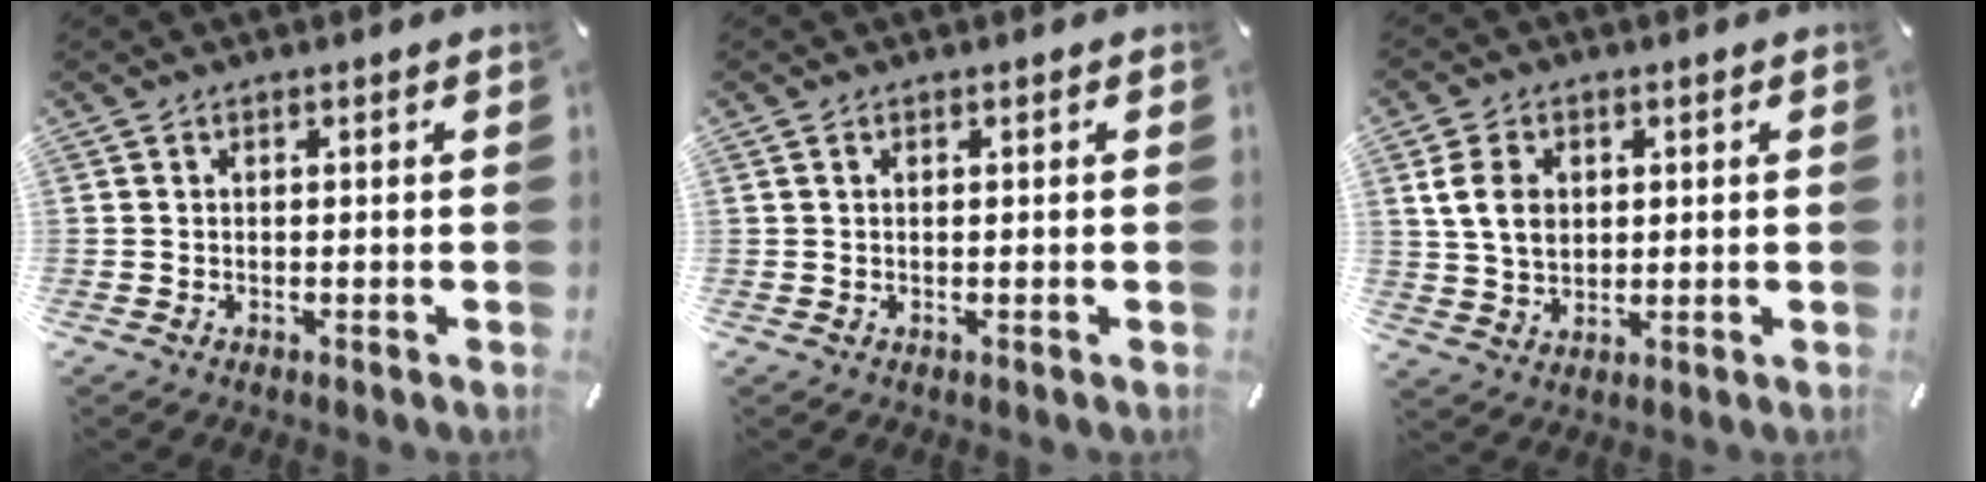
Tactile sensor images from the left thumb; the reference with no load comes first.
{"total": 0.6, "force": [0.2, 0.4, 0.4], "torque": [-0.007, 0.003, 0.003]}
{"total": 7.8, "force": [2.0, 6.2, 4.3], "torque": [-0.097, 0.004, 0.032]}